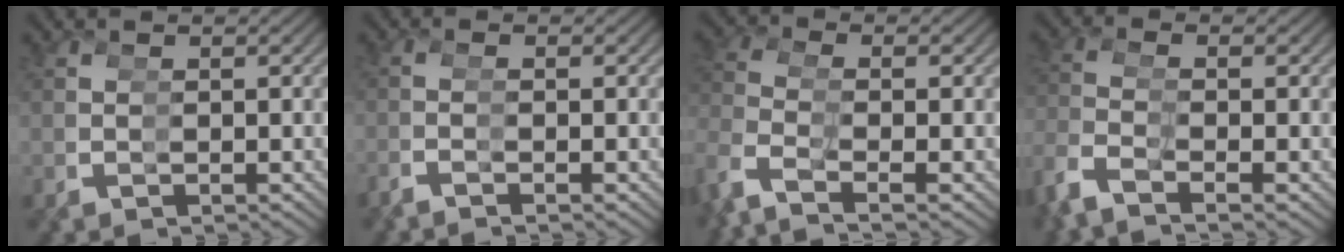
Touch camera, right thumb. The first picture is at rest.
{"total": 1.6, "force": [-1.0, -1.0, 0.8], "torque": [-0.016, 0.008, -0.016]}
{"total": 3.6, "force": [-0.1, 3.4, 1.1], "torque": [-0.066, -0.010, 0.005]}
{"total": 3.0, "force": [-0.1, 2.7, 1.3], "torque": [-0.059, -0.004, 0.001]}